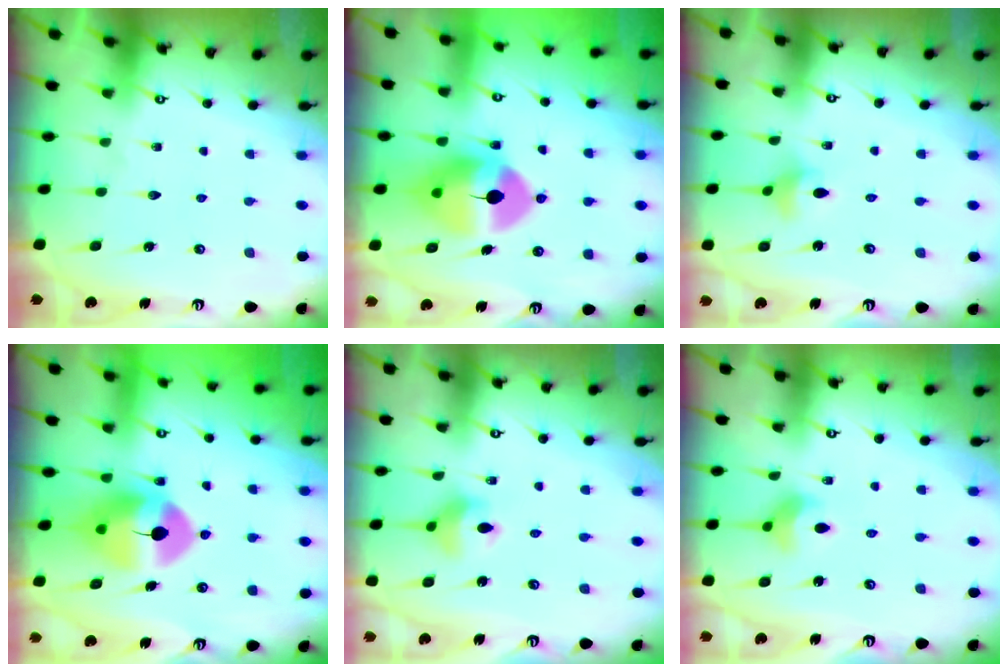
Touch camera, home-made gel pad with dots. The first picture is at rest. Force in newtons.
{"total": 11.8, "press": 11.6, "slide": 2.0}
{"total": 3.0, "press": 3.0, "slide": 0.3}
{"total": 9.5, "press": 9.4, "slide": 1.7}
{"total": 7.7, "press": 7.4, "slide": 2.2}
{"total": 6.3, "press": 6.2, "slide": 1.4}